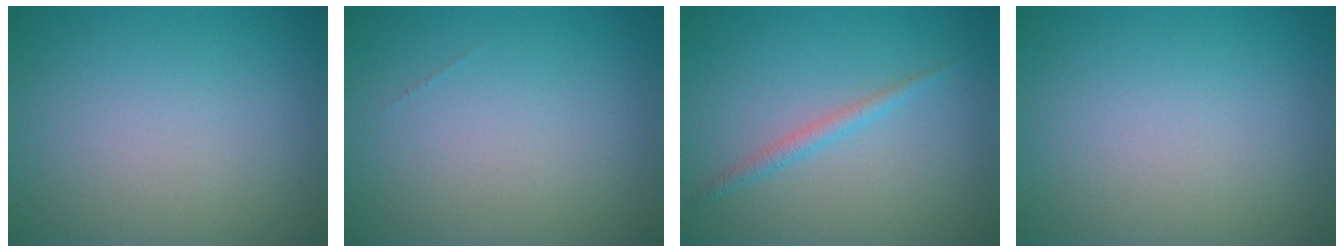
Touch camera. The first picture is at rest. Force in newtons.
{"total": 0.0}
{"total": 1.4, "press": 1.4, "slide": 0.1}
{"total": 0.0}